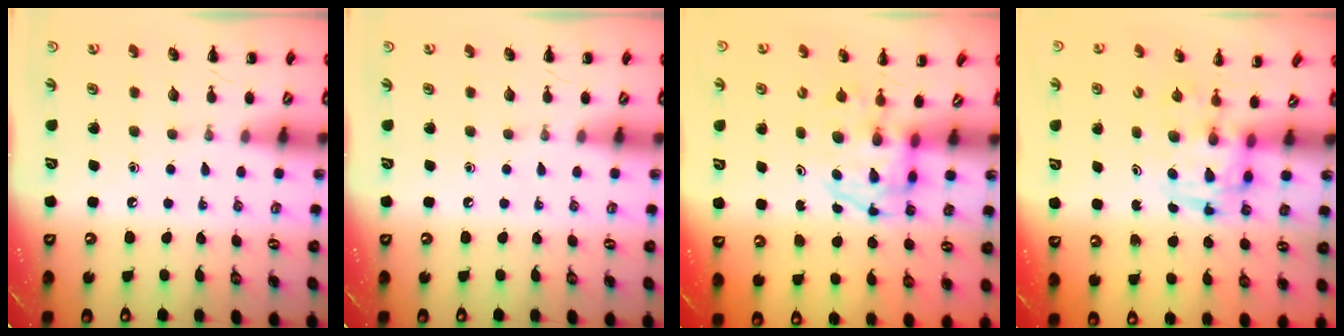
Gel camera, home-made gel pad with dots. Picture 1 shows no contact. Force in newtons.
{"total": 0.0}
{"total": 3.5, "press": 3.4, "slide": 0.5}
{"total": 3.0, "press": 3.0, "slide": 0.5}